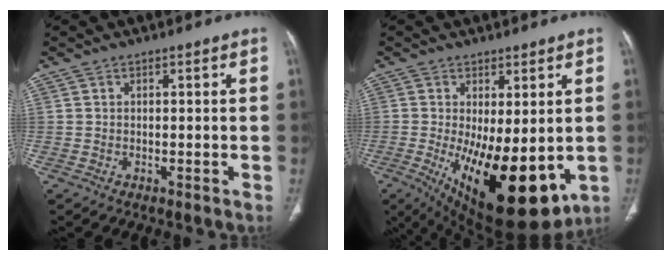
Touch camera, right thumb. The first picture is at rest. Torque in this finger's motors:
{"motor_torque": [1.40, 3.25, 0.53, -0.16, 0.57]}